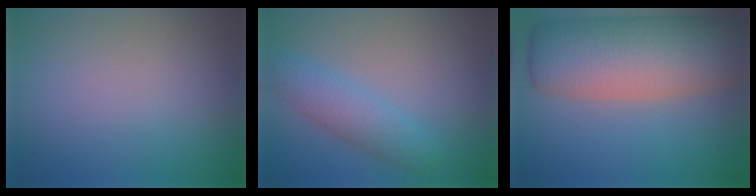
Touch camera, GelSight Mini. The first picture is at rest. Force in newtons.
{"total": 3.7, "press": 3.6, "slide": 0.2}
{"total": 12.8, "press": 12.8, "slide": 0.9}